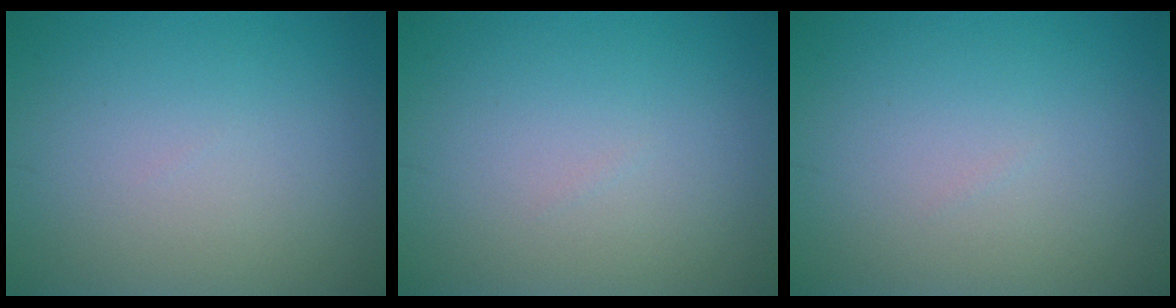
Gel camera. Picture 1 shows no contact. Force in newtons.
{"total": 0.0}
{"total": 0.0}